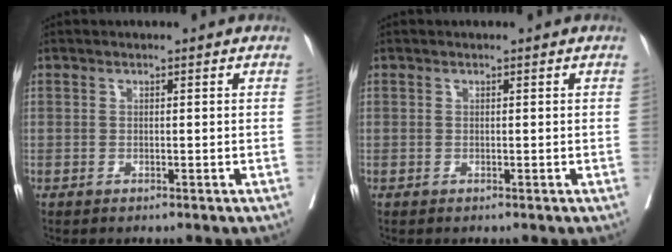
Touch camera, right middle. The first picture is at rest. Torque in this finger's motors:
{"motor_torque": [0.00, 0.00, 0.00, 0.00]}